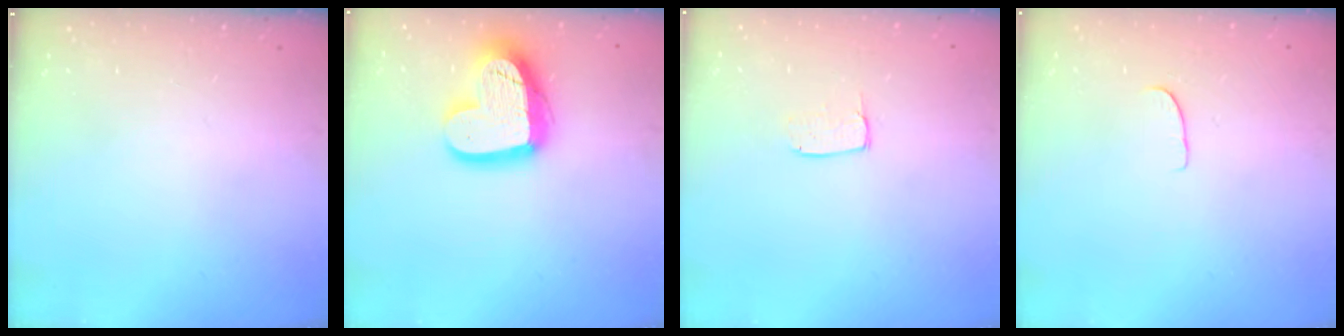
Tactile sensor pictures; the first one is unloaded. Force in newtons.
{"total": 18.3, "press": 18.2, "slide": 1.6}
{"total": 4.9, "press": 4.8, "slide": 0.4}
{"total": 5.4, "press": 5.4, "slide": 0.3}